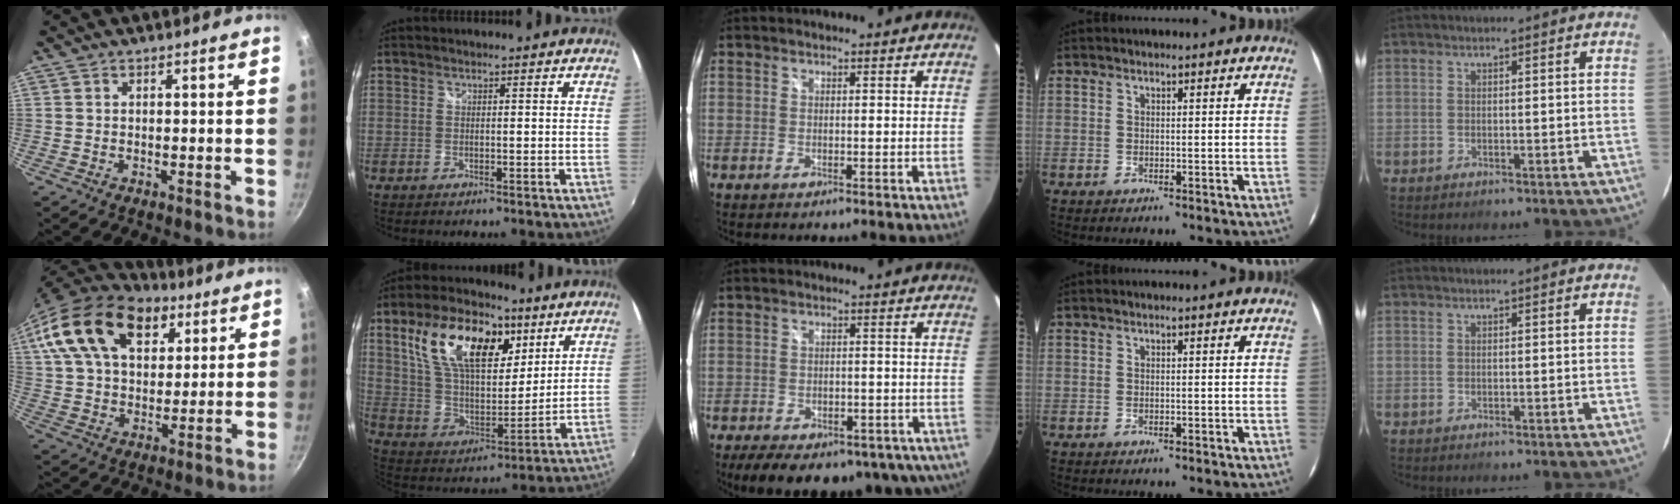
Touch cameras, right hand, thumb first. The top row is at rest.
{"thumb": {"total": 23.0, "force": [12.0, 13.8, 14.0], "torque": [-0.235, -0.010, 0.209]}, "index": {"total": 21.1, "force": [10.0, 11.1, 14.8], "torque": [-0.283, 0.023, 0.183]}, "middle": {"total": 19.1, "force": [-13.5, 9.3, 9.8], "torque": [-0.178, -0.014, -0.156]}}